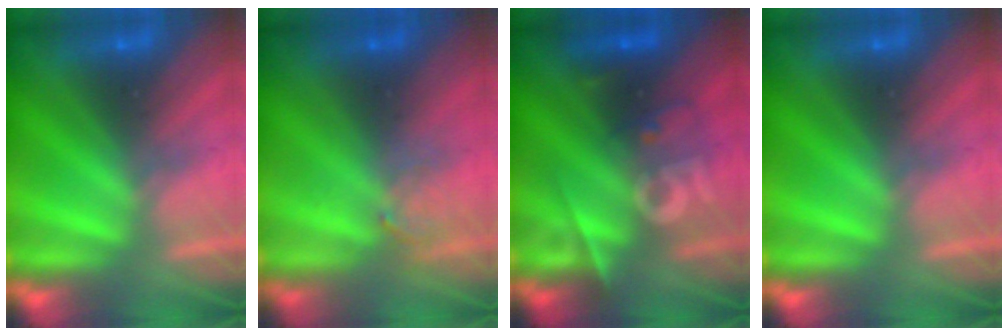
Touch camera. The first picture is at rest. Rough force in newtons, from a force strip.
{"total": 3.9}
{"total": 2.5}
{"total": 0.0}